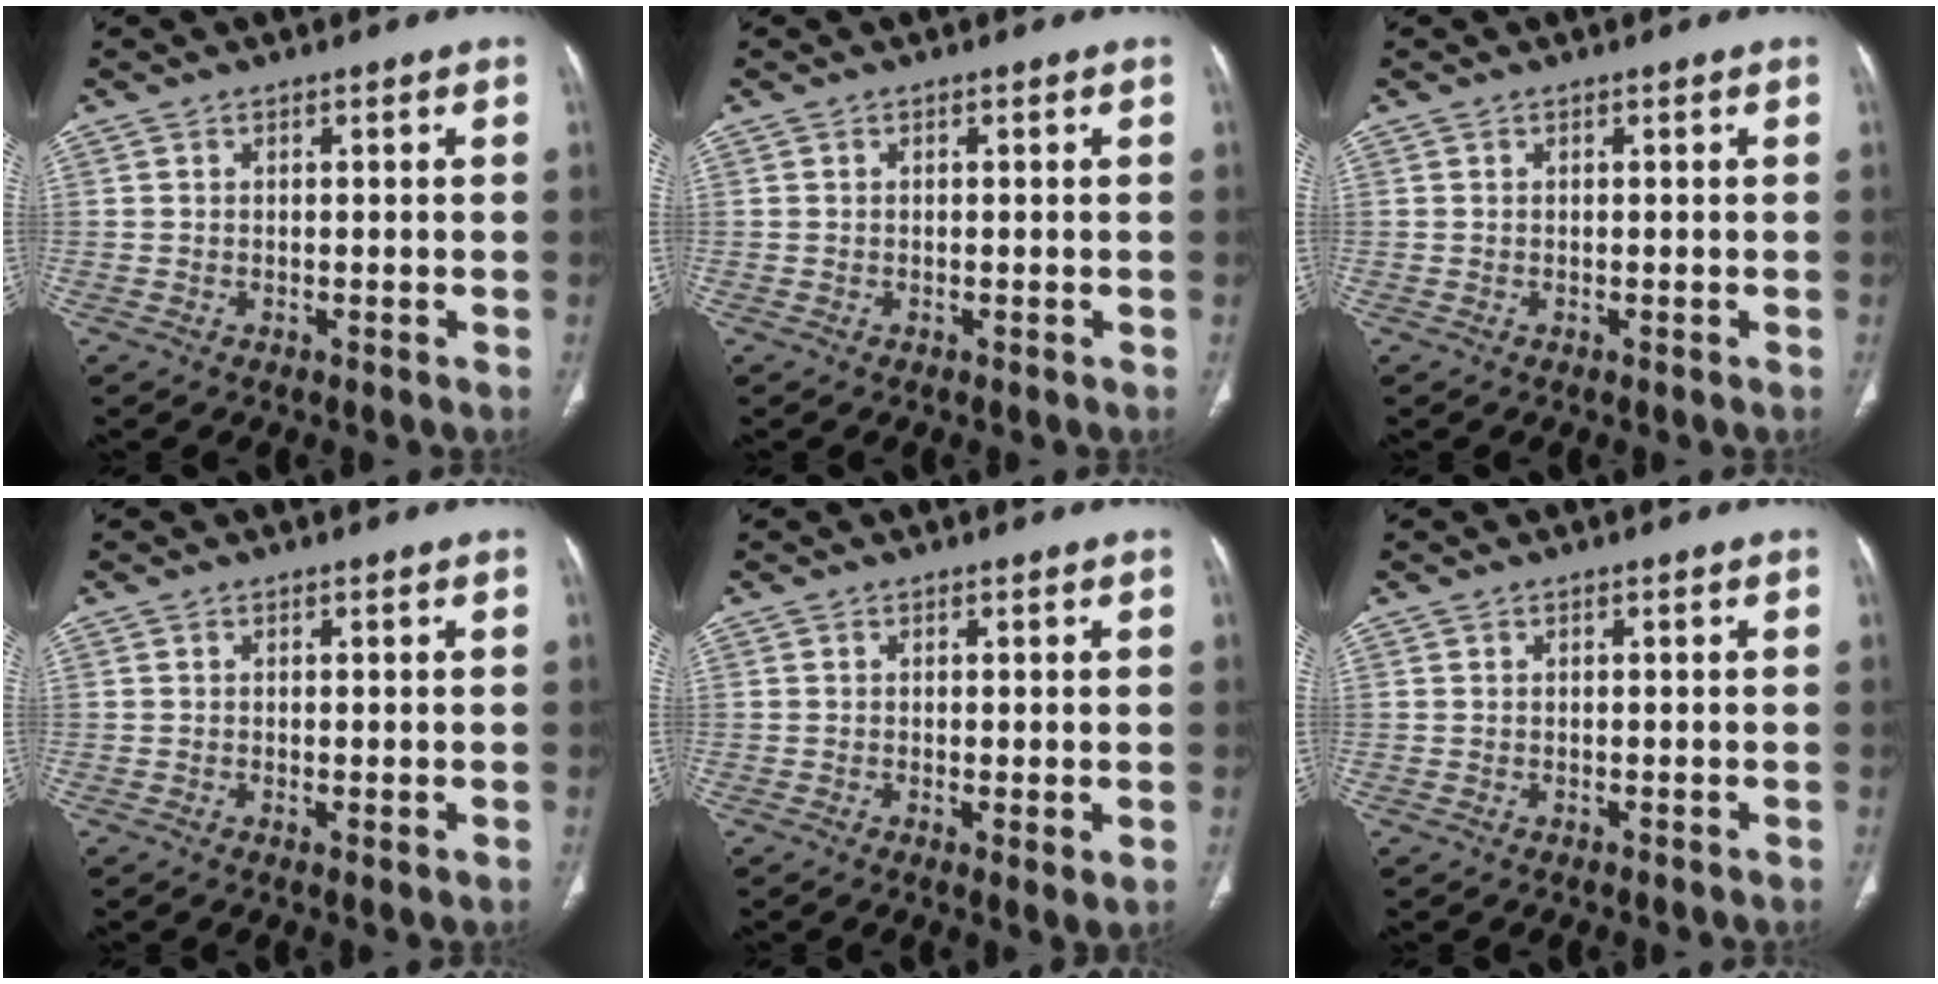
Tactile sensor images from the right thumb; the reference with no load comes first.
{"total": 0.0}
{"total": 0.0}
{"total": 1.0, "force": [-0.1, 0.2, 0.9], "torque": [-0.021, -0.006, -0.001]}
{"total": 2.5, "force": [-0.2, 0.6, 2.5], "torque": [-0.048, -0.013, -0.007]}
{"total": 0.0}